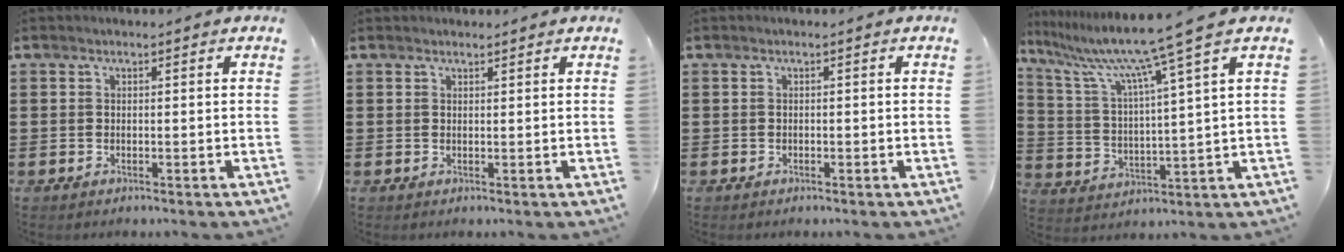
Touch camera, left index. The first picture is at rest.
{"total": 0.7, "force": [0.7, 0.2, 0.0], "torque": [-0.003, 0.001, 0.015]}
{"total": 0.0}
{"total": 9.8, "force": [7.3, -1.5, 6.4], "torque": [-0.154, -0.046, 0.111]}